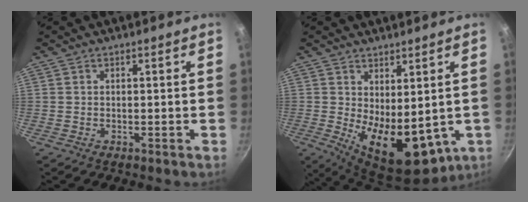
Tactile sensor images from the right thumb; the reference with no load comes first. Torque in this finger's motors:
{"motor_torque": [-0.17, 1.17, 1.74, 0.10, 0.39]}